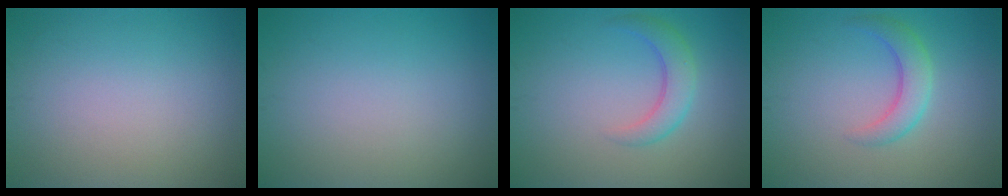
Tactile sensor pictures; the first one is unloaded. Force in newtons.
{"total": 0.0}
{"total": 2.8, "press": 2.8, "slide": 0.1}
{"total": 2.9, "press": 2.9, "slide": 0.1}